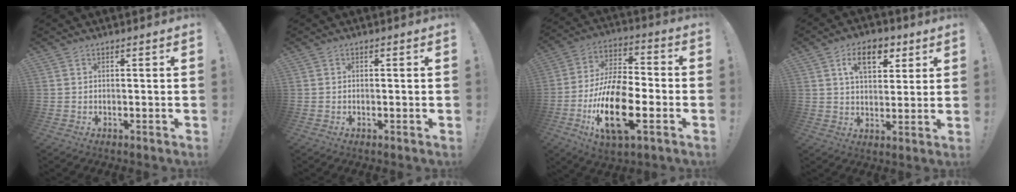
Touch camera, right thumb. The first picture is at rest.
{"total": 0.0}
{"total": 20.8, "force": [-7.3, 9.4, 17.1], "torque": [-0.322, 0.030, -0.116]}
{"total": 10.7, "force": [5.0, 6.3, 7.0], "torque": [-0.098, -0.008, 0.087]}